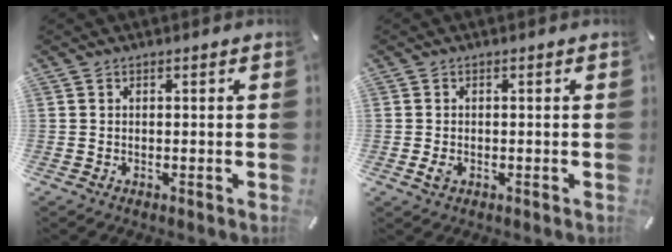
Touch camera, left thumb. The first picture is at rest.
{"total": 1.9, "force": [-0.6, 1.2, 1.3], "torque": [-0.030, -0.002, -0.010]}